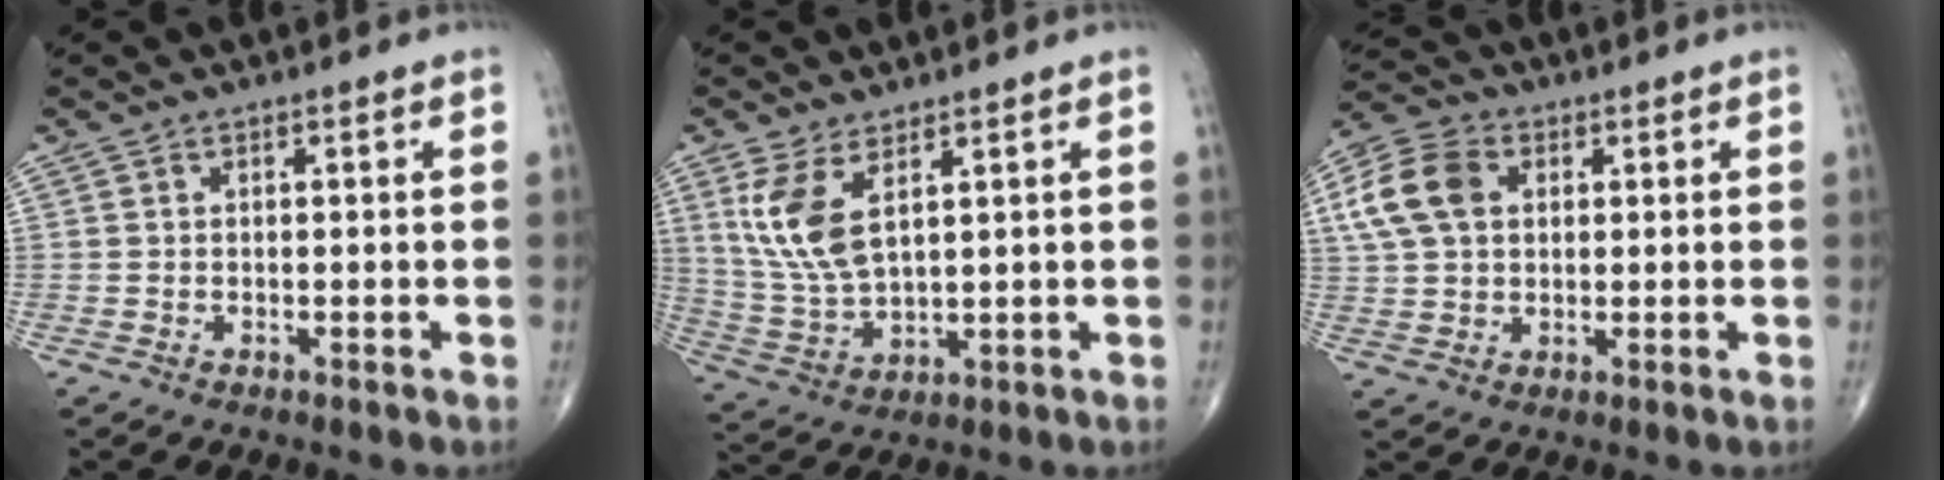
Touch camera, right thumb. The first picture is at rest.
{"total": 9.9, "force": [4.1, 4.3, 8.0], "torque": [-0.169, -0.020, 0.096]}
{"total": 11.0, "force": [2.8, 7.8, 7.2], "torque": [-0.137, 0.010, 0.048]}